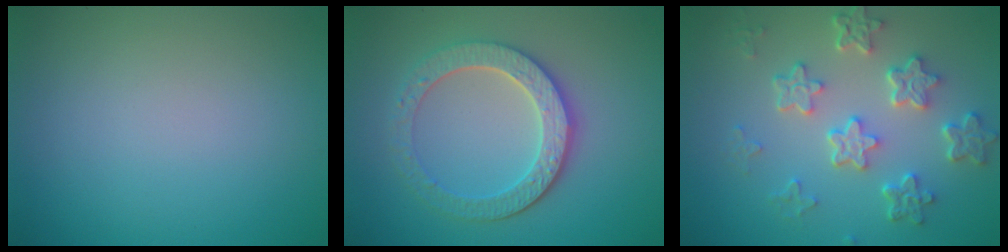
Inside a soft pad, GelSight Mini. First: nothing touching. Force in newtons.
{"total": 4.4, "press": 4.0, "slide": 2.0}
{"total": 5.3, "press": 4.1, "slide": 3.4}